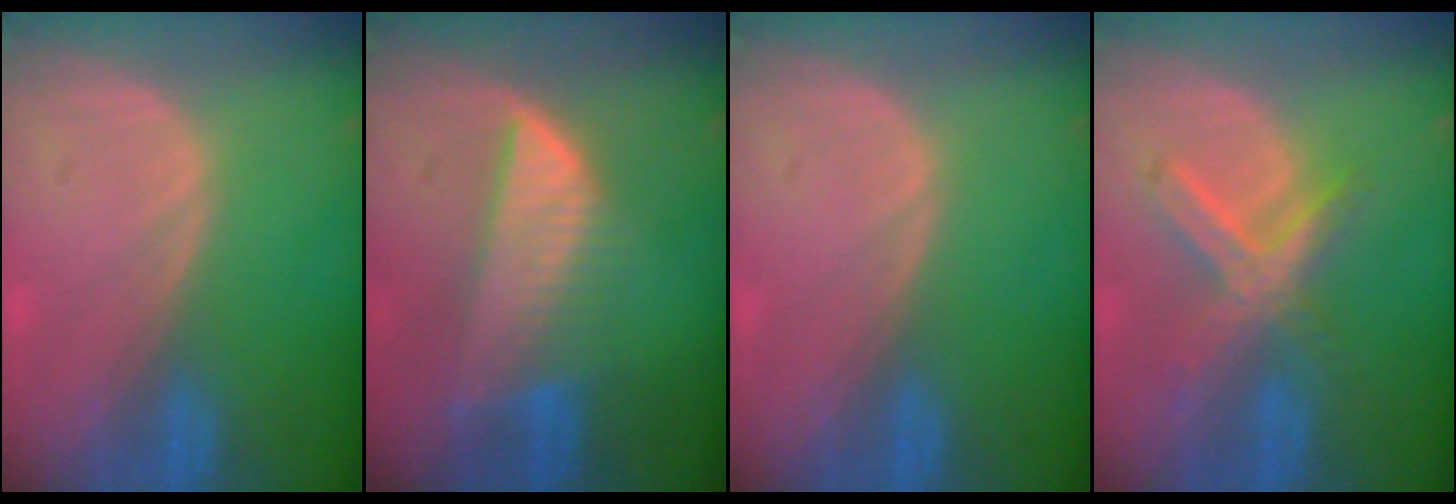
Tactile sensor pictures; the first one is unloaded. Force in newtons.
{"total": 7.5, "press": 6.8, "slide": 3.2}
{"total": 0.0}
{"total": 7.0, "press": 6.2, "slide": 3.3}